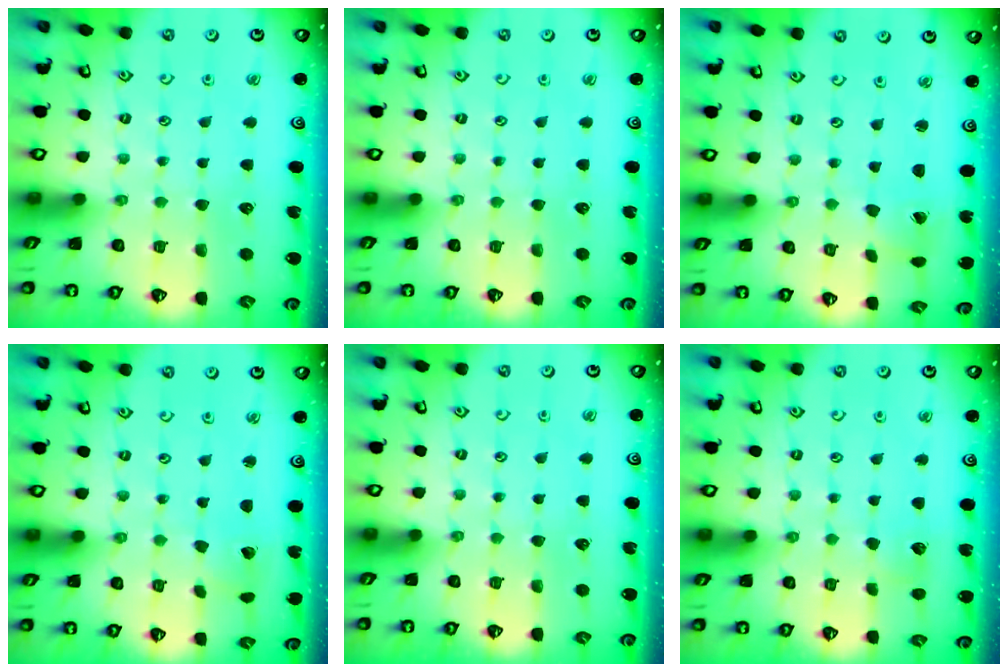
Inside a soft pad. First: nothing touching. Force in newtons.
{"total": 0.0}
{"total": 1.6, "press": 1.5, "slide": 0.3}
{"total": 3.2, "press": 3.2, "slide": 0.2}
{"total": 0.0}
{"total": 4.8, "press": 4.8, "slide": 0.5}